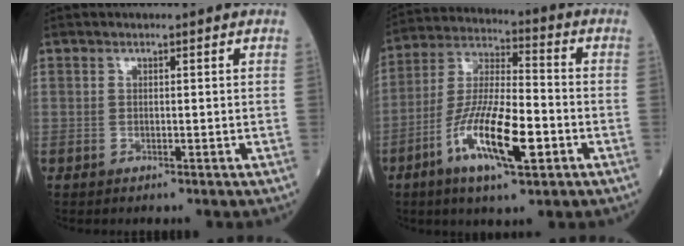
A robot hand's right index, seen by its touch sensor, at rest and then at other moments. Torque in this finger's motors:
{"motor_torque": [0.91, -0.53, 0.41, 0.21]}